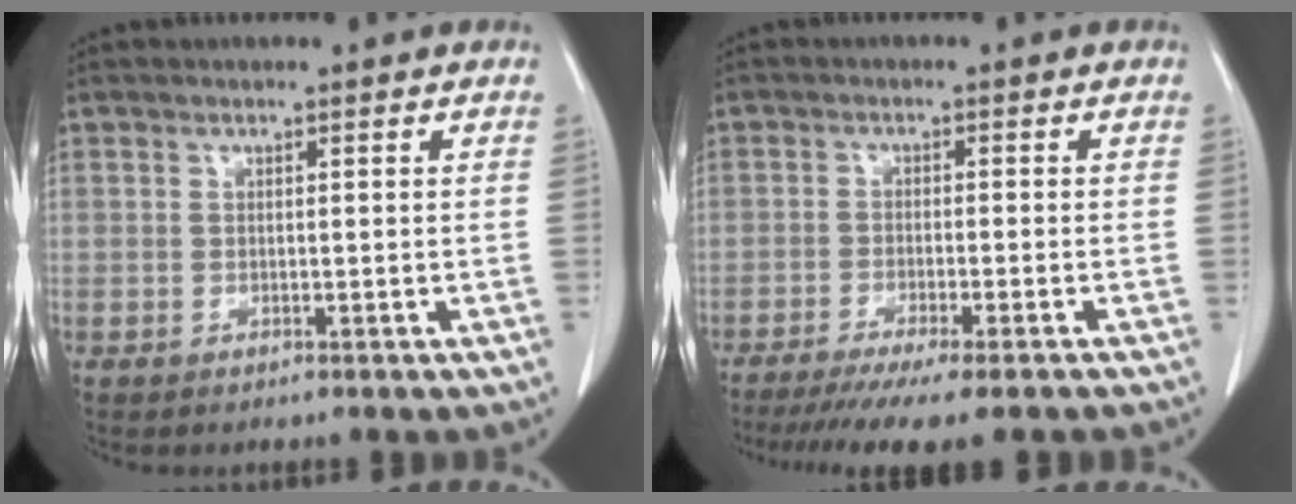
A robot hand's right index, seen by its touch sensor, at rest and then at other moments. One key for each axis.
{"total": 11.3, "fx": -9.3, "fy": 0.2, "fz": 6.3, "tx": -0.076, "ty": -0.026, "tz": -0.140}